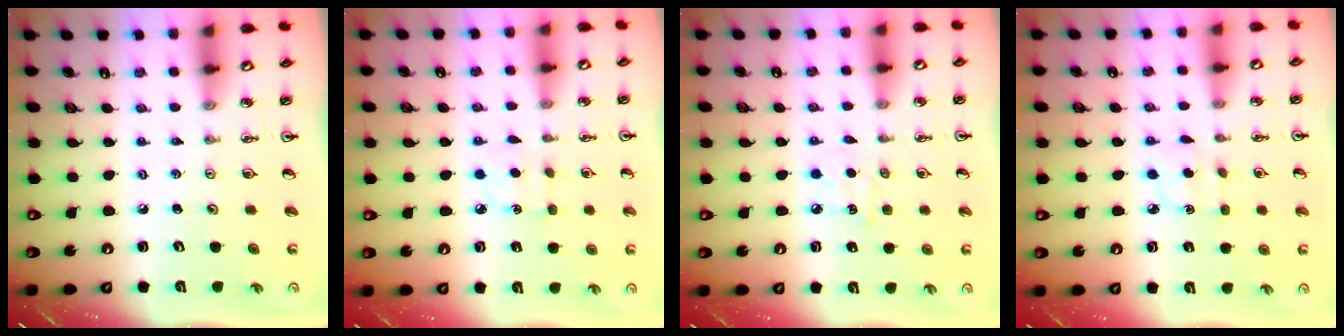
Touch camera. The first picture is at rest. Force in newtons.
{"total": 4.6, "press": 4.5, "slide": 0.6}
{"total": 5.8, "press": 5.8, "slide": 0.6}
{"total": 3.2, "press": 3.1, "slide": 0.5}